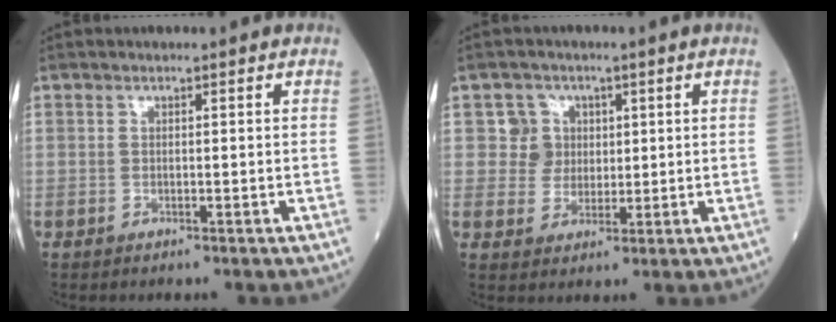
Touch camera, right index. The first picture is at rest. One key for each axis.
{"total": 4.4, "fx": 1.3, "fy": 4.2, "fz": 0.1, "tx": 0.004, "ty": 0.008, "tz": 0.022}